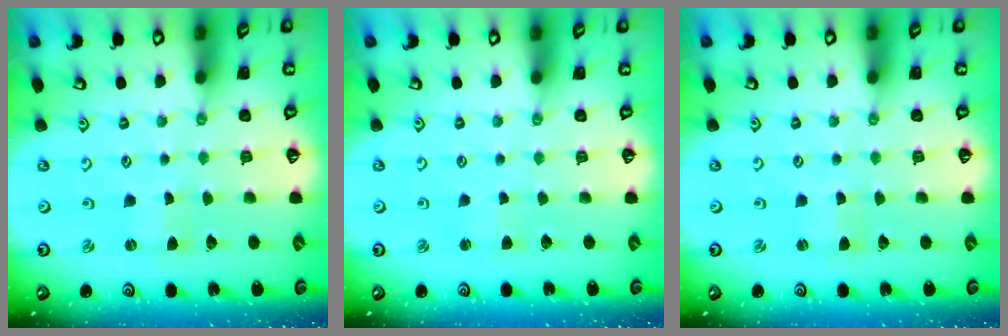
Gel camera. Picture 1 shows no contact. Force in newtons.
{"total": 1.6, "press": 1.6, "slide": 0.3}
{"total": 0.7, "press": 0.7, "slide": 0.1}